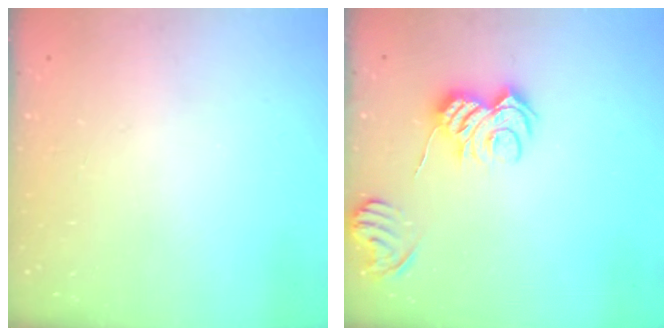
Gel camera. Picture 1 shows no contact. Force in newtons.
{"total": 9.1, "press": 9.1, "slide": 0.6}